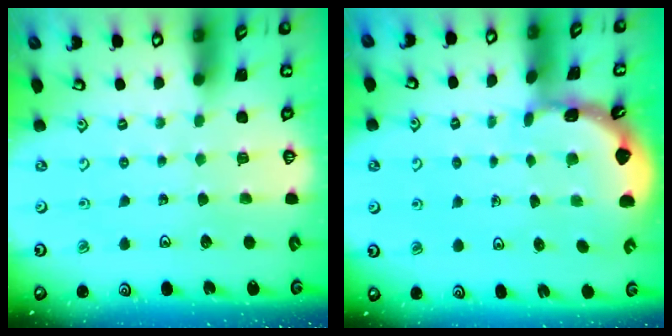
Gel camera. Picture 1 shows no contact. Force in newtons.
{"total": 1.8, "press": 1.8, "slide": 0.1}